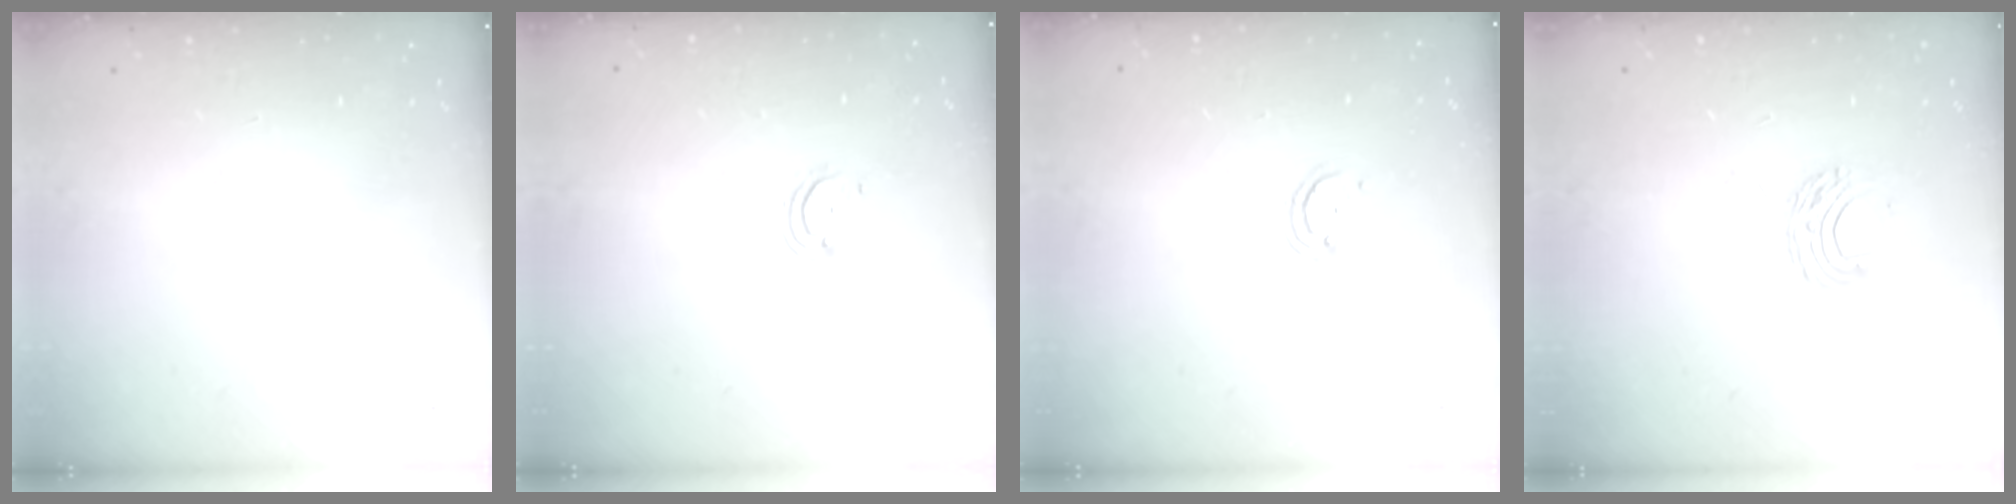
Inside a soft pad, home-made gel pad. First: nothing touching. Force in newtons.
{"total": 2.9, "press": 2.9, "slide": 0.3}
{"total": 2.6, "press": 2.6, "slide": 0.2}
{"total": 7.5, "press": 7.4, "slide": 0.6}